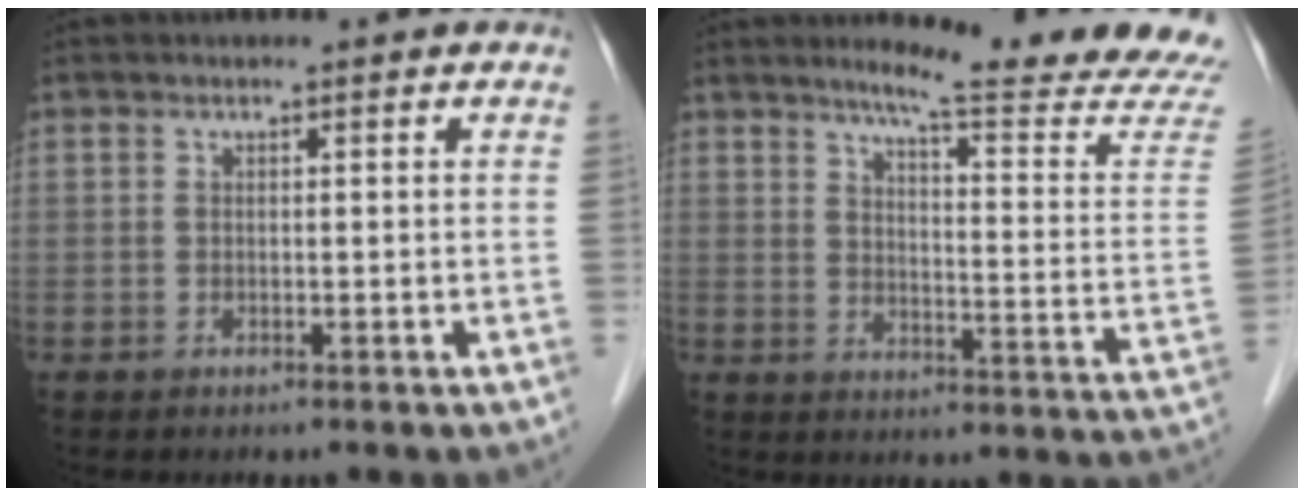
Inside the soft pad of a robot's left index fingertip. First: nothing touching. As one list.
[{"total": 18.3, "force": [16.8, -1.1, 7.2], "torque": [-0.096, -0.106, 0.199]}]